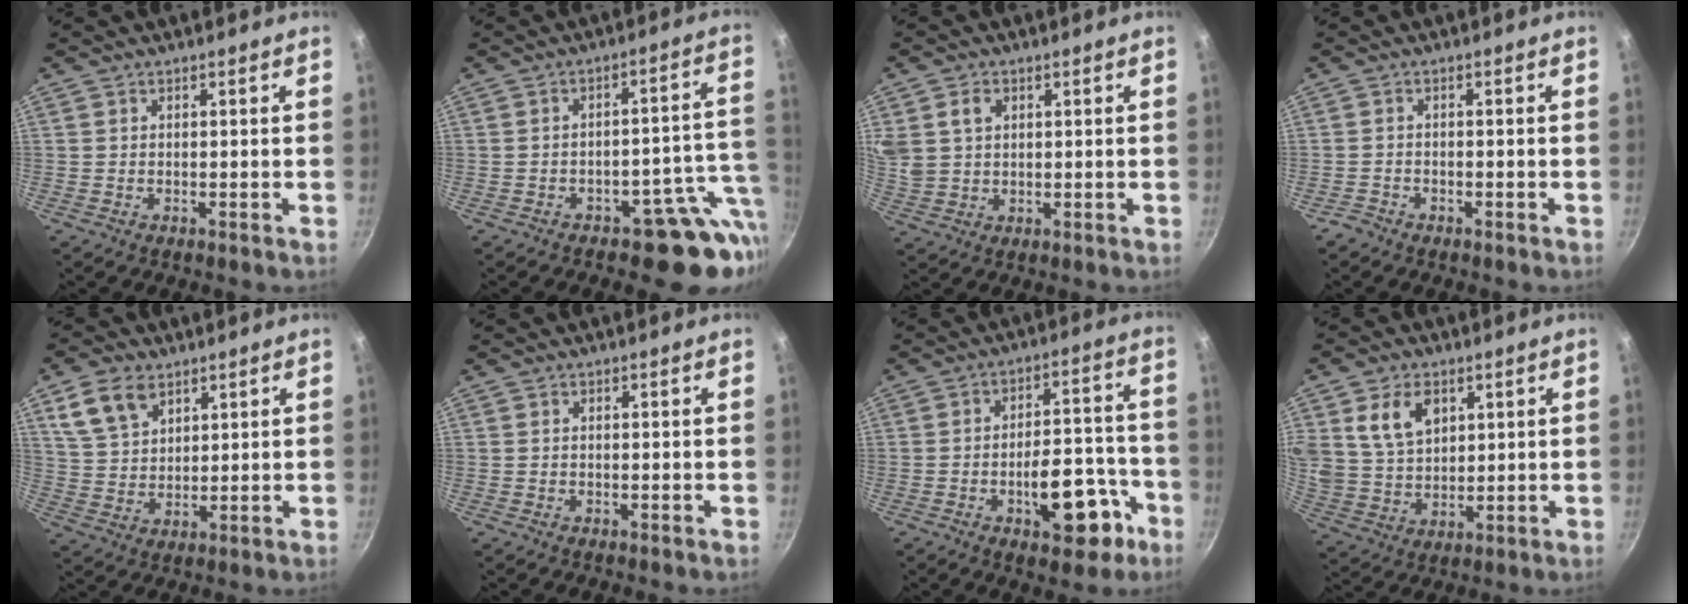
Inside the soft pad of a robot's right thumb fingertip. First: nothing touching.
{"total": 11.3, "force": [-4.5, 6.7, 7.8], "torque": [-0.021, 0.039, -0.055]}
{"total": 8.2, "force": [2.9, 6.4, 4.3], "torque": [-0.077, -0.003, 0.062]}
{"total": 1.6, "force": [-1.4, 0.7, 0.2], "torque": [-0.012, 0.017, -0.026]}
{"total": 9.0, "force": [5.0, 5.6, 5.0], "torque": [-0.081, -0.011, 0.102]}
{"total": 0.0}
{"total": 13.8, "force": [-6.1, 6.7, 10.4], "torque": [-0.104, 0.058, -0.075]}
{"total": 10.8, "force": [4.2, 7.7, 6.4], "torque": [-0.101, -0.019, 0.087]}